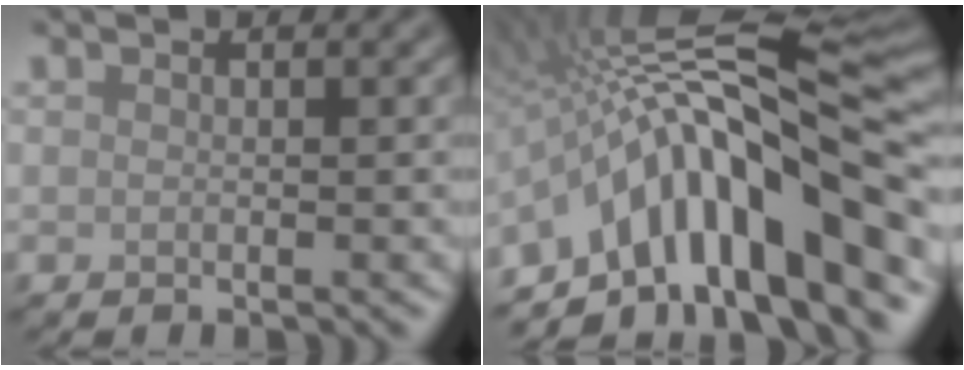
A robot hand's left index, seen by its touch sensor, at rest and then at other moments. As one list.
[{"total": 14.9, "force": [-5.1, 4.4, 13.3], "torque": [-0.195, 0.026, -0.089]}]